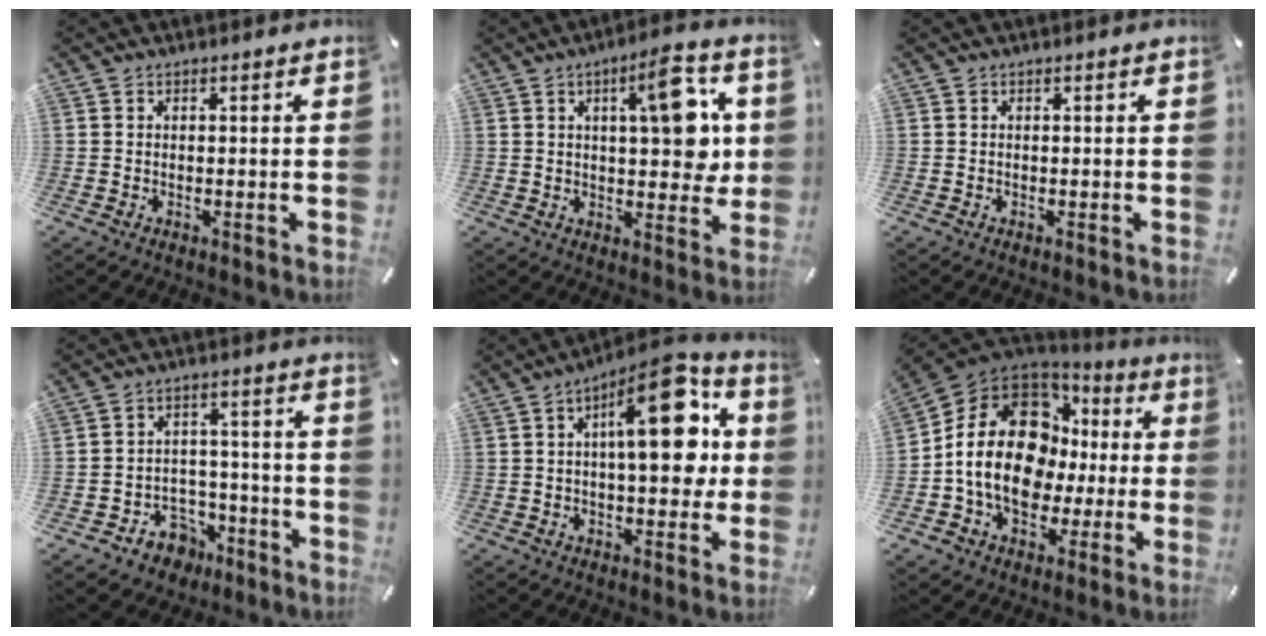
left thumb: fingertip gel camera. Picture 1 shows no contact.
{"total": 13.8, "force": [4.4, 5.7, 11.8], "torque": [-0.147, -0.014, 0.065]}
{"total": 0.0}
{"total": 7.4, "force": [-3.7, 6.2, 1.6], "torque": [-0.021, 0.039, -0.059]}
{"total": 18.7, "force": [4.7, 7.7, 16.4], "torque": [-0.221, -0.019, 0.072]}
{"total": 19.9, "force": [0.9, 15.0, 13.0], "torque": [-0.271, 0.007, 0.019]}